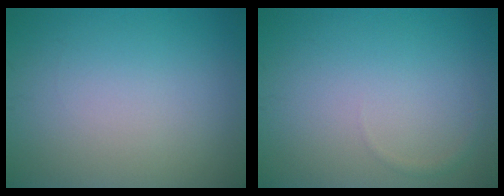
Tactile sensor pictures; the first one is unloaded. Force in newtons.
{"total": 0.5, "press": 0.5, "slide": 0.0}